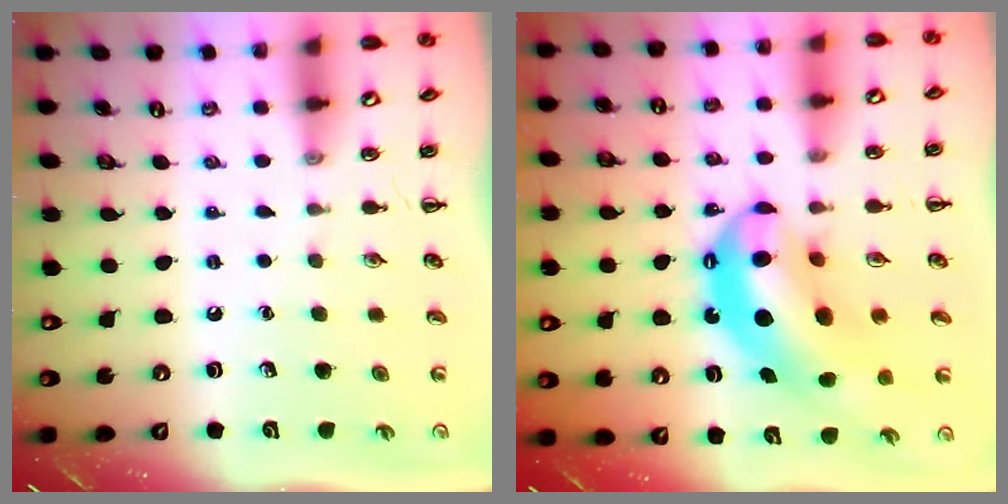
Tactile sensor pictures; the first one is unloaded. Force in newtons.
{"total": 15.4, "press": 14.8, "slide": 4.2}